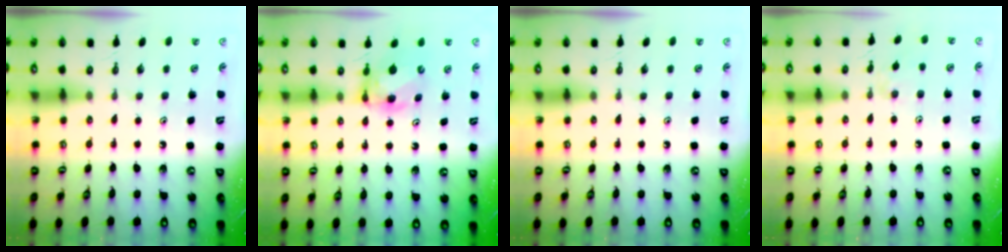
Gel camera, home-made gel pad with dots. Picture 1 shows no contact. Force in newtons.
{"total": 6.1, "press": 6.1, "slide": 0.3}
{"total": 0.0}
{"total": 2.6, "press": 2.6, "slide": 0.5}